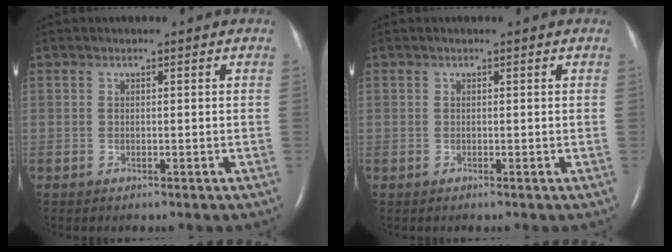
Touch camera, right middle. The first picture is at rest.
{"total": 0.0}